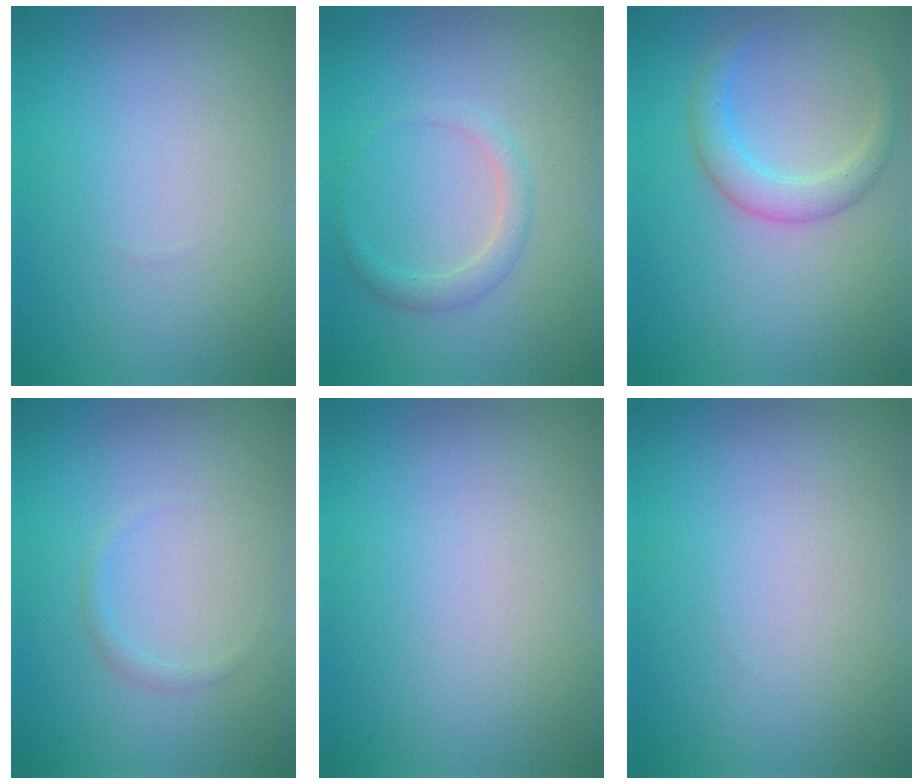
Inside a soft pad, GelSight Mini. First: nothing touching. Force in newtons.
{"total": 1.7, "press": 1.7, "slide": 0.1}
{"total": 2.0, "press": 2.0, "slide": 0.2}
{"total": 0.7, "press": 0.7, "slide": 0.0}
{"total": 0.0}
{"total": 0.0}